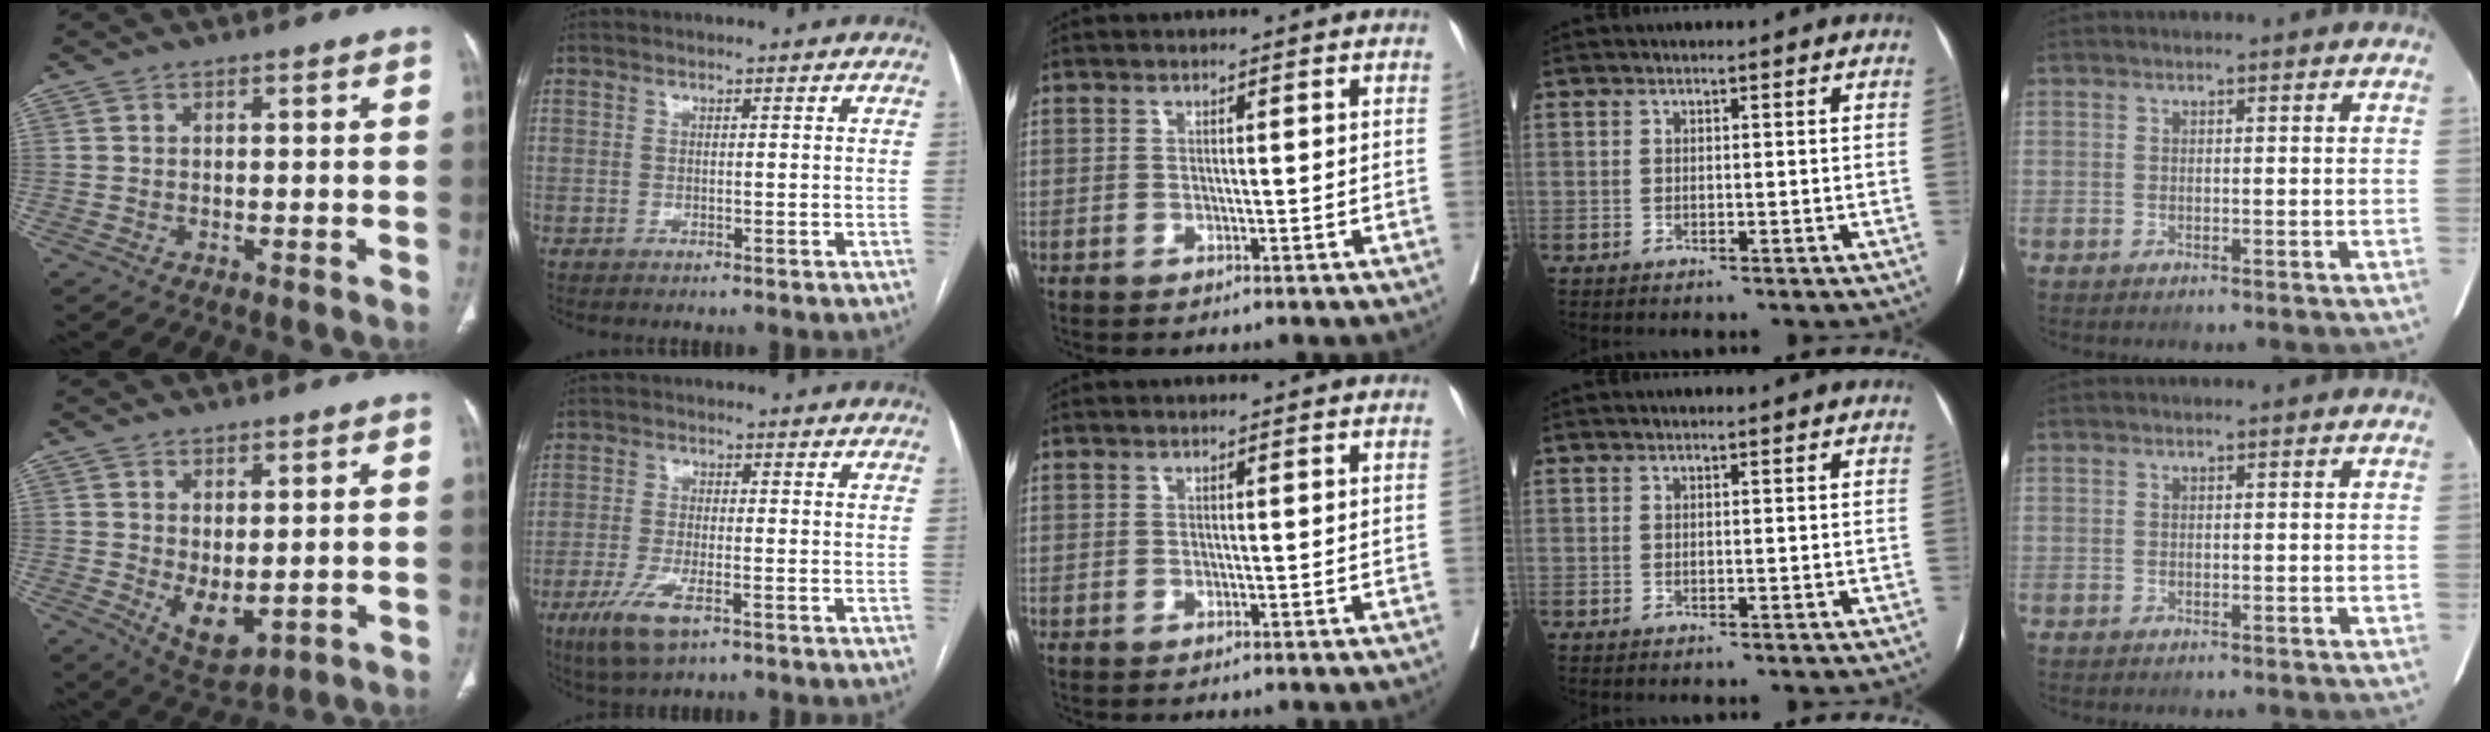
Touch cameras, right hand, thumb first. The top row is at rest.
{"thumb": {"total": 6.5, "force": [-0.1, 3.5, 5.5], "torque": [-0.077, -0.015, 0.021]}, "index": {"total": 6.8, "force": [-3.5, 1.7, 5.6], "torque": [-0.118, -0.016, -0.062]}}